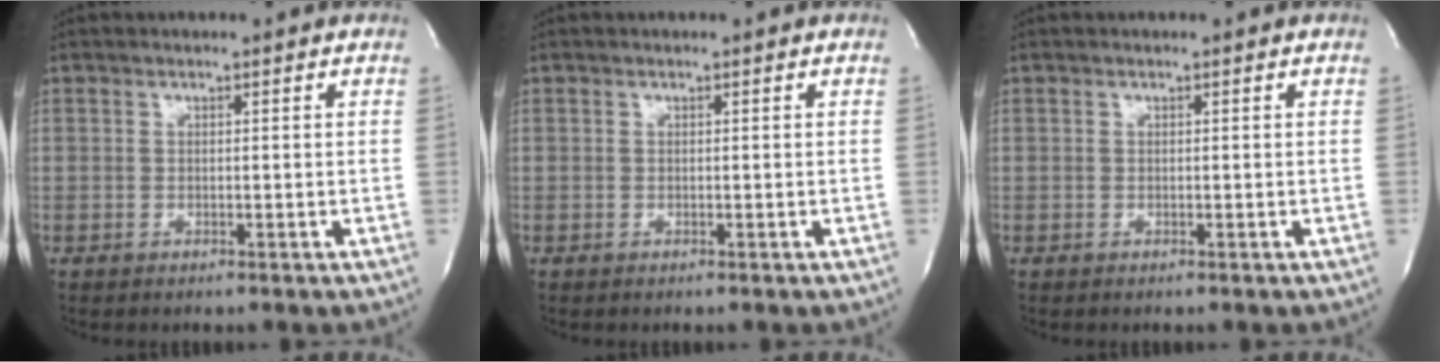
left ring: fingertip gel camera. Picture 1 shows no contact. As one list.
[{"total": 0.0}, {"total": 0.0}]